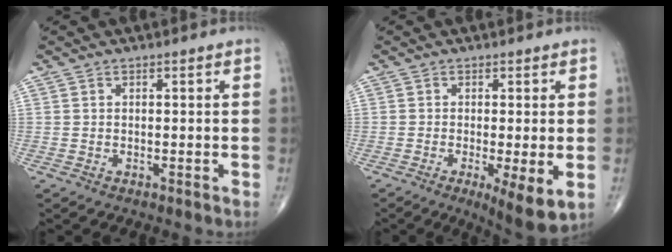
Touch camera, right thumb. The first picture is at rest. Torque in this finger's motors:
{"motor_torque": [-0.10, 0.34, 0.05, -0.06, 0.00]}